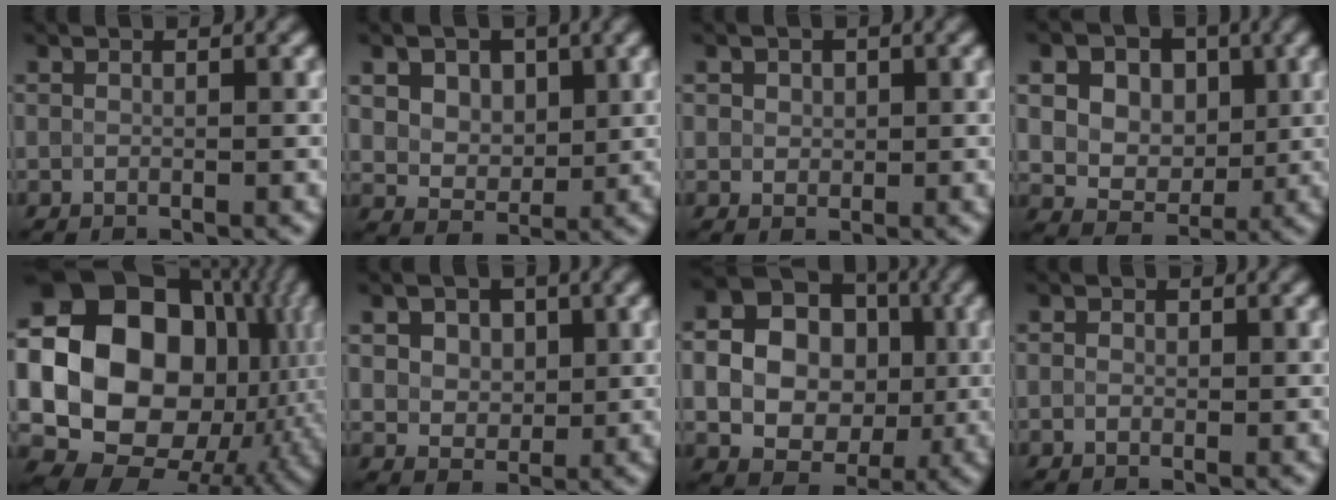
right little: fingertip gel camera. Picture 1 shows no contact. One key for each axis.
{"total": 6.6, "fx": 3.0, "fy": 4.6, "fz": 3.6, "tx": -0.066, "ty": 0.016, "tz": 0.048}
{"total": 1.4, "fx": 0.5, "fy": 1.2, "fz": 0.5, "tx": 0.005, "ty": 0.002, "tz": 0.004}
{"total": 11.2, "fx": 4.1, "fy": 8.8, "fz": 5.7, "tx": -0.103, "ty": 0.032, "tz": 0.064}
{"total": 20.0, "fx": 1.2, "fy": 15.7, "fz": 12.3, "tx": -0.230, "ty": -0.009, "tz": 0.032}
{"total": 5.6, "fx": 2.2, "fy": 4.1, "fz": 3.0, "tx": -0.058, "ty": 0.020, "tz": 0.029}
{"total": 12.5, "fx": 0.3, "fy": 10.8, "fz": 6.4, "tx": -0.117, "ty": 0.009, "tz": 0.002}
{"total": 0.5, "fx": 0.0, "fy": 0.4, "fz": 0.2, "tx": -0.002, "ty": -0.001, "tz": -0.003}